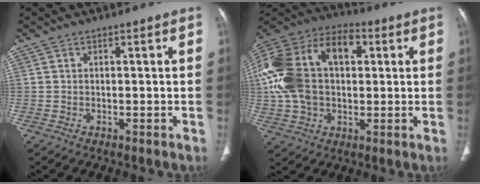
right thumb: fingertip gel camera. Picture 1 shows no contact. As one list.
[{"total": 25.9, "force": [4.3, 16.9, 19.2], "torque": [-0.414, 0.046, 0.077]}]